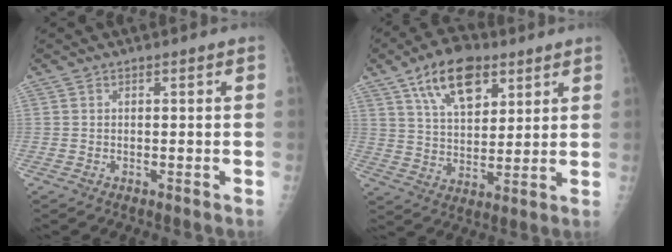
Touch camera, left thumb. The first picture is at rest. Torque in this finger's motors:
{"motor_torque": [1.19, 1.25, 0.85, -0.64, 0.07]}